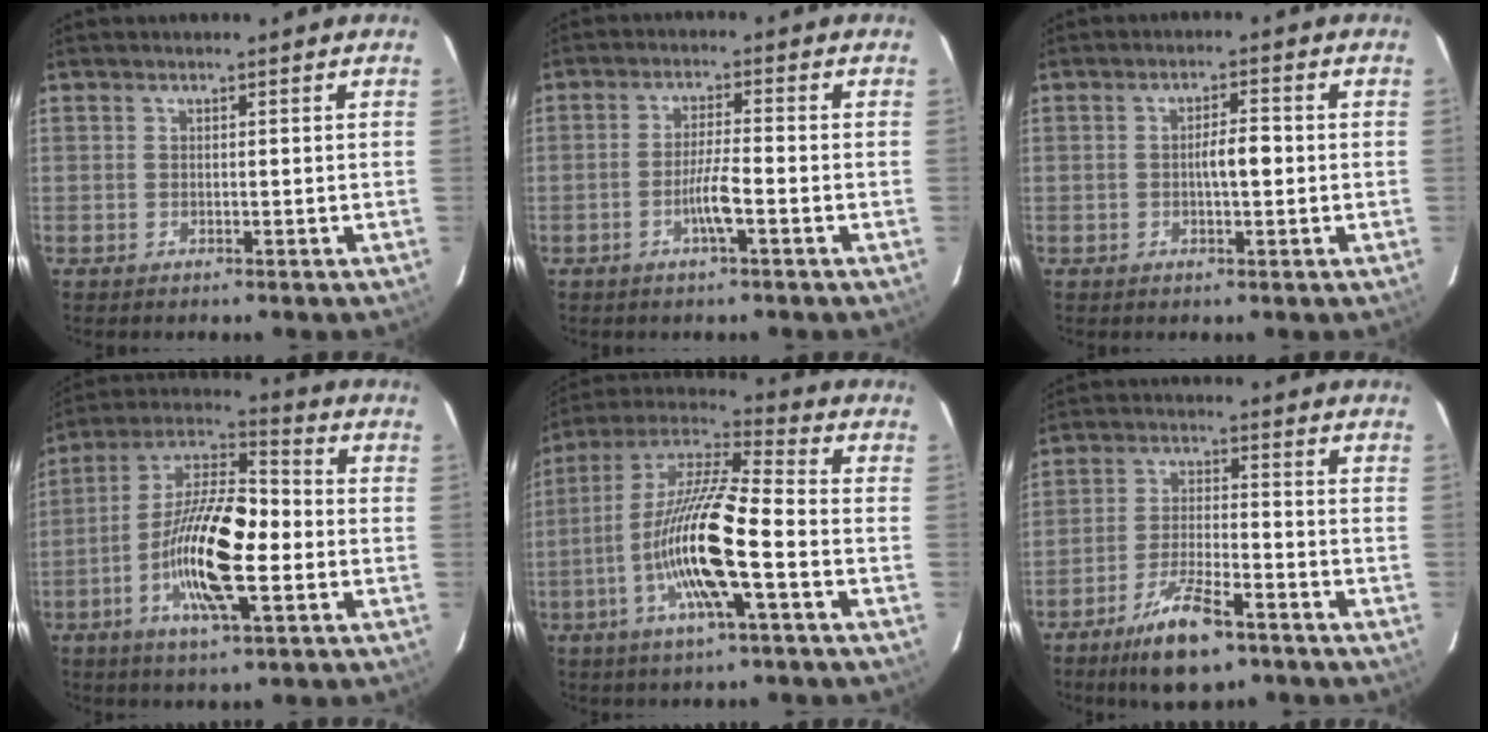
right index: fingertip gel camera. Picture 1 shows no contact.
{"total": 4.2, "force": [-1.7, 0.0, 3.8], "torque": [-0.073, 0.000, -0.033]}
{"total": 3.2, "force": [-0.3, 0.8, 3.1], "torque": [-0.050, 0.007, -0.004]}
{"total": 16.0, "force": [-3.5, 3.7, 15.2], "torque": [-0.292, 0.008, -0.065]}
{"total": 16.0, "force": [-4.3, 1.5, 15.3], "torque": [-0.305, 0.001, -0.081]}
{"total": 10.0, "force": [-6.6, 2.2, 7.1], "torque": [-0.136, -0.015, -0.115]}